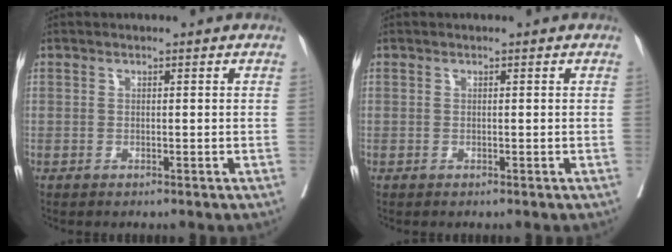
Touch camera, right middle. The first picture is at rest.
{"total": 0.0}